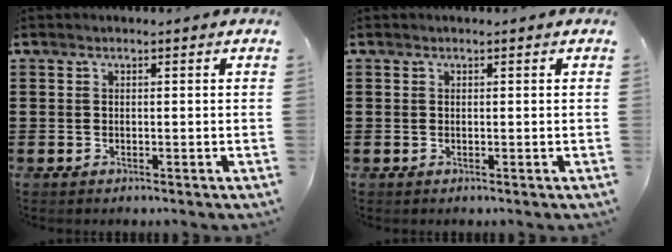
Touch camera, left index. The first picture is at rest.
{"total": 0.0}